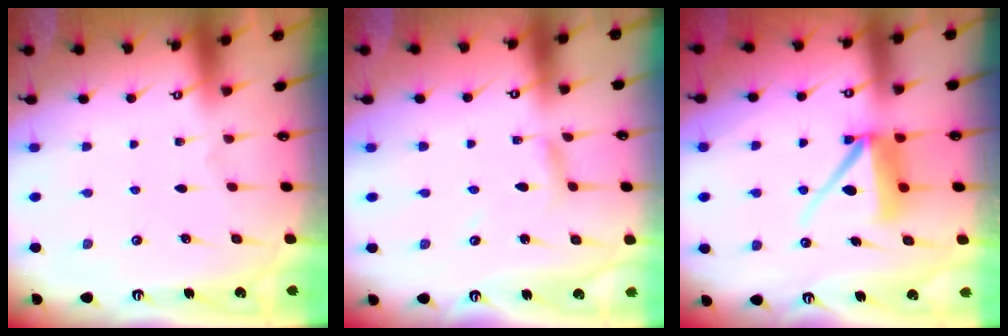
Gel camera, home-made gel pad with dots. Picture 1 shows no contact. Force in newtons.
{"total": 4.0, "press": 4.0, "slide": 0.3}
{"total": 8.6, "press": 8.5, "slide": 1.1}